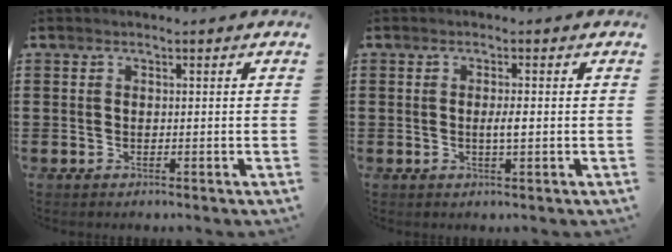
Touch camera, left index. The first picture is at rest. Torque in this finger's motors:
{"motor_torque": [0.53, 0.24, 0.08, 0.05]}